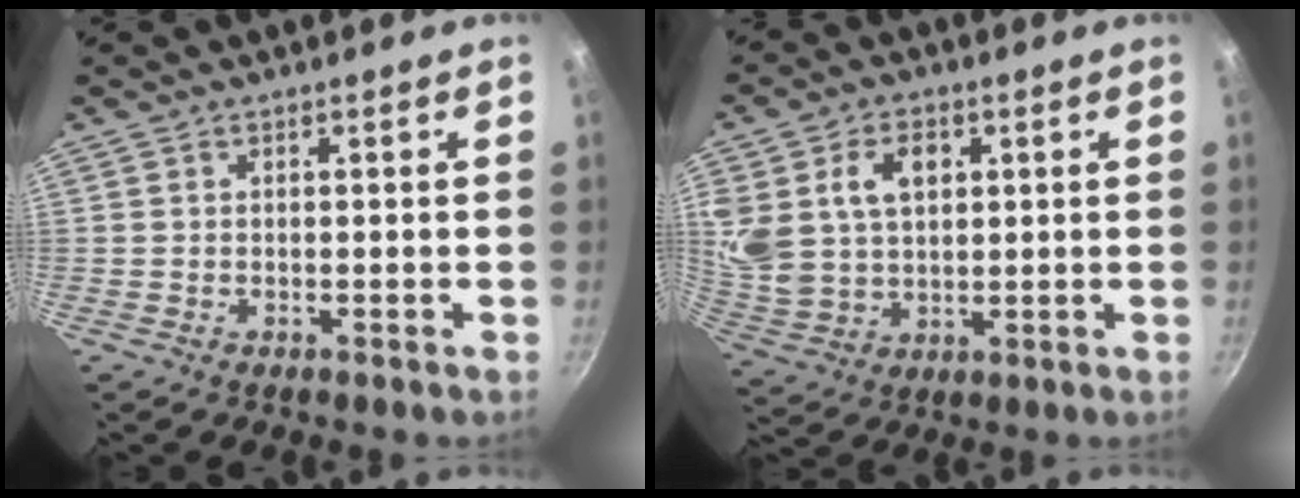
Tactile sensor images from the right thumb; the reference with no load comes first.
{"total": 13.5, "force": [4.0, 9.6, 8.5], "torque": [-0.159, -0.011, 0.083]}